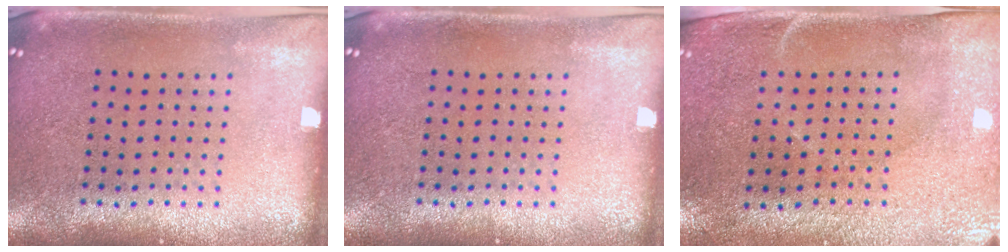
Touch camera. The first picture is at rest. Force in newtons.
{"total": 0.0}
{"total": 2.9, "press": 2.5, "slide": 1.6}